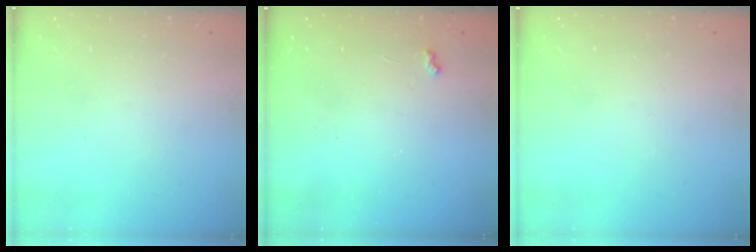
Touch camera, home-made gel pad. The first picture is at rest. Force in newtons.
{"total": 3.1, "press": 3.0, "slide": 0.4}
{"total": 0.0}